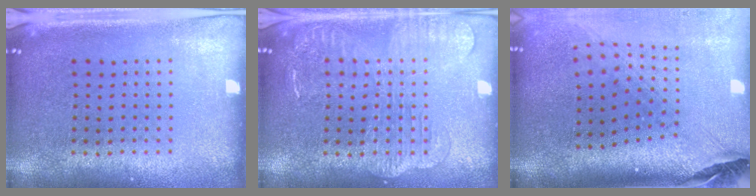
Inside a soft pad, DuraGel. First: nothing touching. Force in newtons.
{"total": 3.2, "press": 3.2, "slide": 0.5}
{"total": 2.9, "press": 2.0, "slide": 2.0}